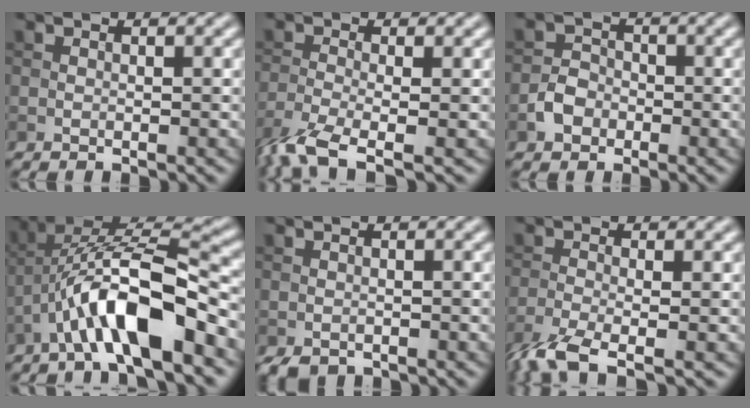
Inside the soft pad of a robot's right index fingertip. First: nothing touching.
{"total": 5.4, "force": [-3.7, 1.4, 3.7], "torque": [-0.082, -0.014, -0.084]}
{"total": 2.4, "force": [-1.2, 1.9, 0.9], "torque": [-0.013, 0.005, -0.026]}
{"total": 9.5, "force": [-4.0, 2.7, 8.2], "torque": [-0.143, 0.017, -0.069]}
{"total": 1.1, "force": [-0.9, 0.6, 0.4], "torque": [-0.008, -0.005, -0.016]}
{"total": 4.9, "force": [-3.3, 1.3, 3.4], "torque": [-0.077, -0.015, -0.077]}